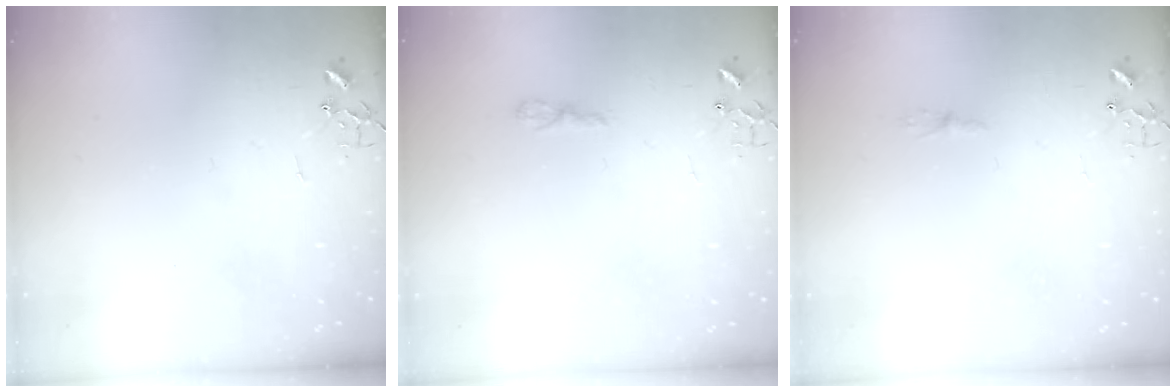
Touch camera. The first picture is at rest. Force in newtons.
{"total": 4.4, "press": 4.4, "slide": 0.6}
{"total": 4.0, "press": 4.0, "slide": 0.4}